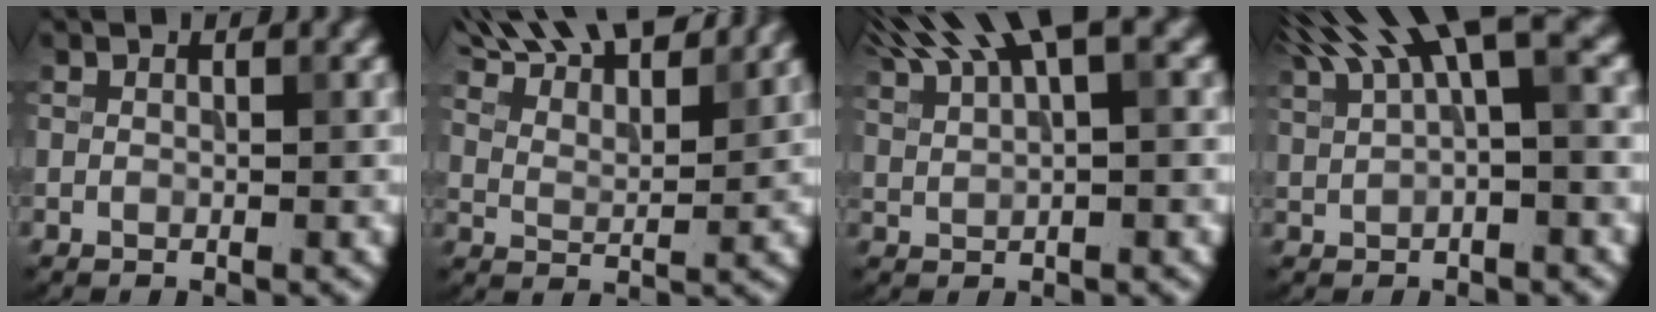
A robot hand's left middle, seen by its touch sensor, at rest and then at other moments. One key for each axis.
{"total": 13.2, "fx": 11.1, "fy": 3.7, "fz": 6.1, "tx": -0.107, "ty": 0.008, "tz": 0.155}
{"total": 7.2, "fx": 4.8, "fy": 1.6, "fz": 5.1, "tx": -0.096, "ty": 0.019, "tz": 0.087}
{"total": 8.3, "fx": 4.4, "fy": 2.4, "fz": 6.6, "tx": -0.117, "ty": 0.027, "tz": 0.079}